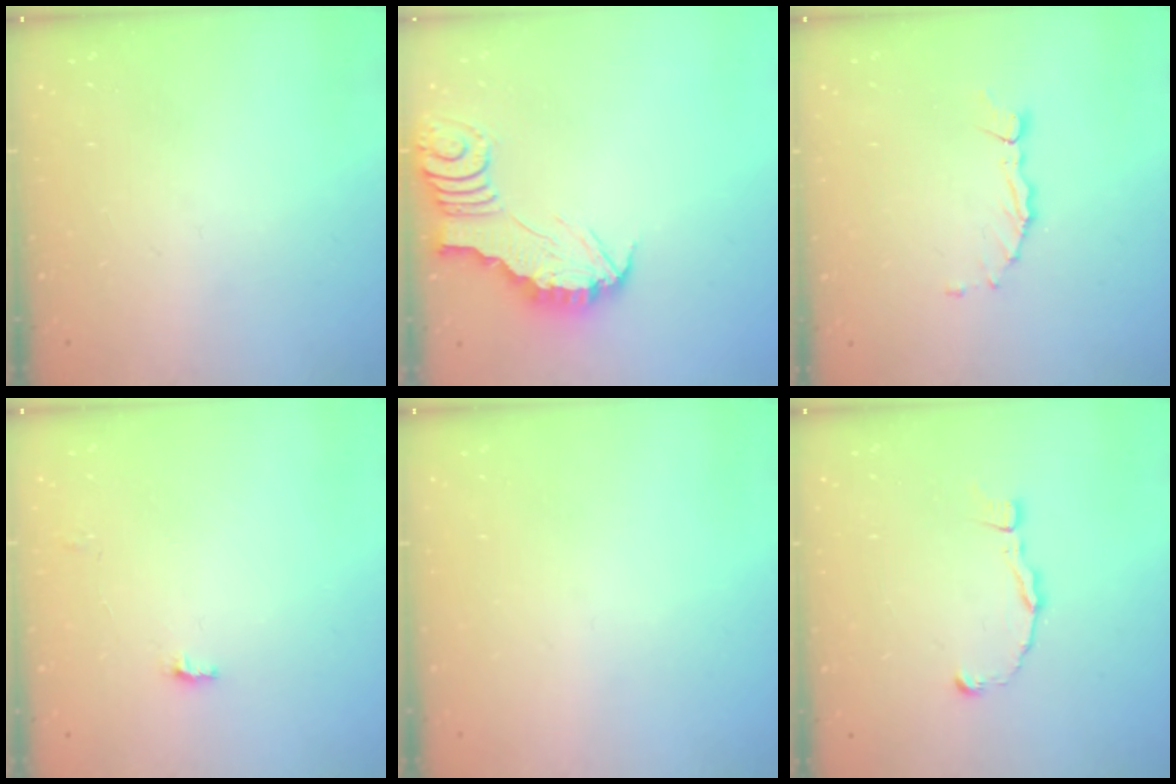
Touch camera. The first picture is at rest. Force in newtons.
{"total": 2.8, "press": 2.7, "slide": 0.3}
{"total": 1.0, "press": 1.0, "slide": 0.2}
{"total": 2.9, "press": 2.9, "slide": 0.1}
{"total": 0.0}
{"total": 2.4, "press": 2.4, "slide": 0.2}